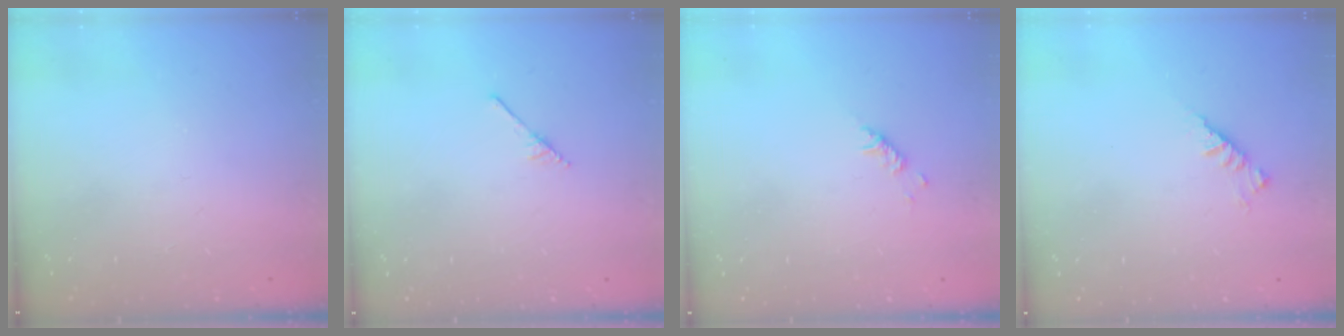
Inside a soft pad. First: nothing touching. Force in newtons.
{"total": 2.5, "press": 2.4, "slide": 0.3}
{"total": 2.9, "press": 2.9, "slide": 0.6}
{"total": 2.9, "press": 2.8, "slide": 0.7}